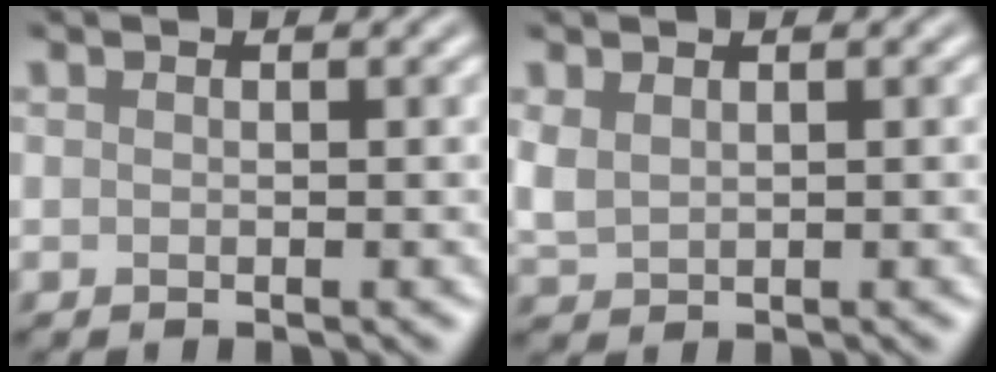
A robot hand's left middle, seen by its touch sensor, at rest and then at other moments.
{"total": 1.8, "force": [0.8, 1.2, 1.1], "torque": [-0.033, -0.002, 0.021]}